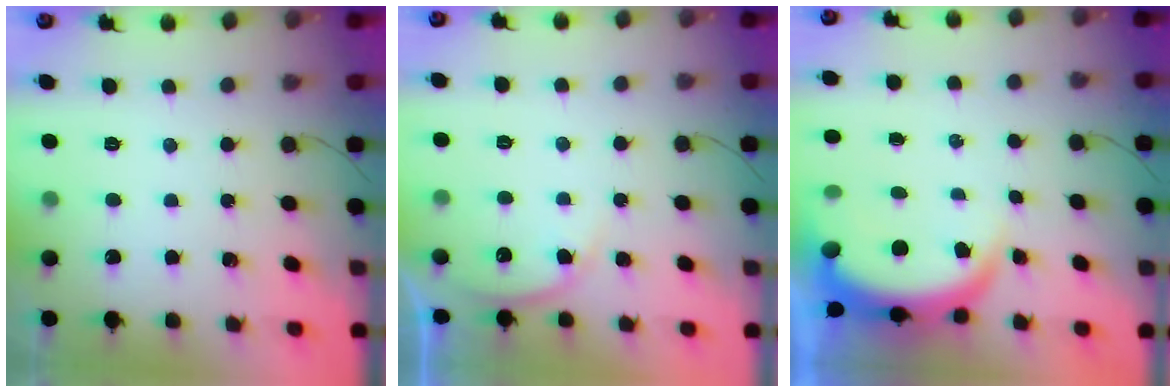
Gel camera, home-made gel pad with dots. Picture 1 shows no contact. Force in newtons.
{"total": 4.2, "press": 4.1, "slide": 0.5}
{"total": 6.8, "press": 6.8, "slide": 0.9}